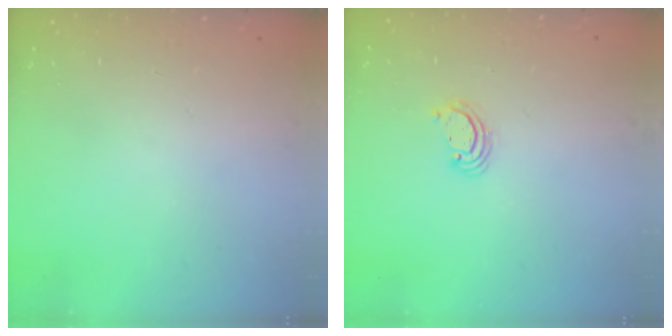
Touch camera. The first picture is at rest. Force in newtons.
{"total": 2.2, "press": 2.2, "slide": 0.1}